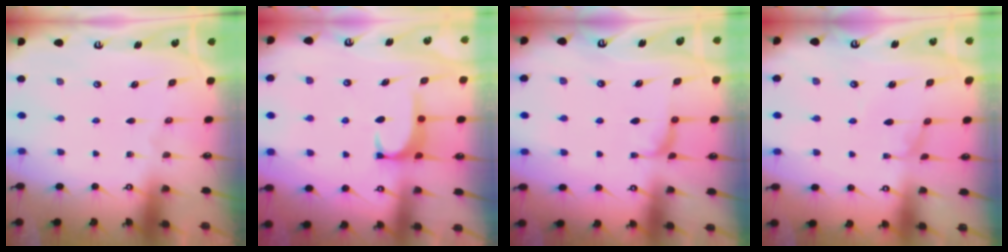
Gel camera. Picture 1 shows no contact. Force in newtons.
{"total": 0.9, "press": 0.6, "slide": 0.6}
{"total": 2.9, "press": 2.7, "slide": 0.9}
{"total": 0.7, "press": 0.5, "slide": 0.4}